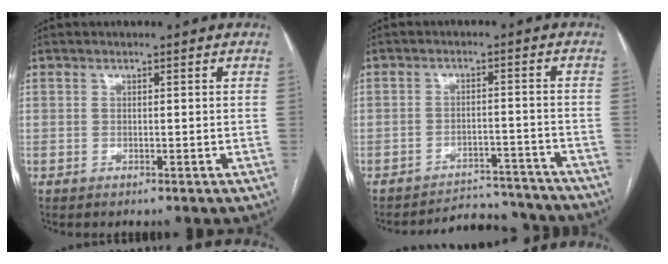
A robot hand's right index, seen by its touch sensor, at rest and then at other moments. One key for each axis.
{"total": 10.0, "fx": -9.8, "fy": 1.7, "fz": -0.3, "tx": 0.017, "ty": 0.020, "tz": -0.128}